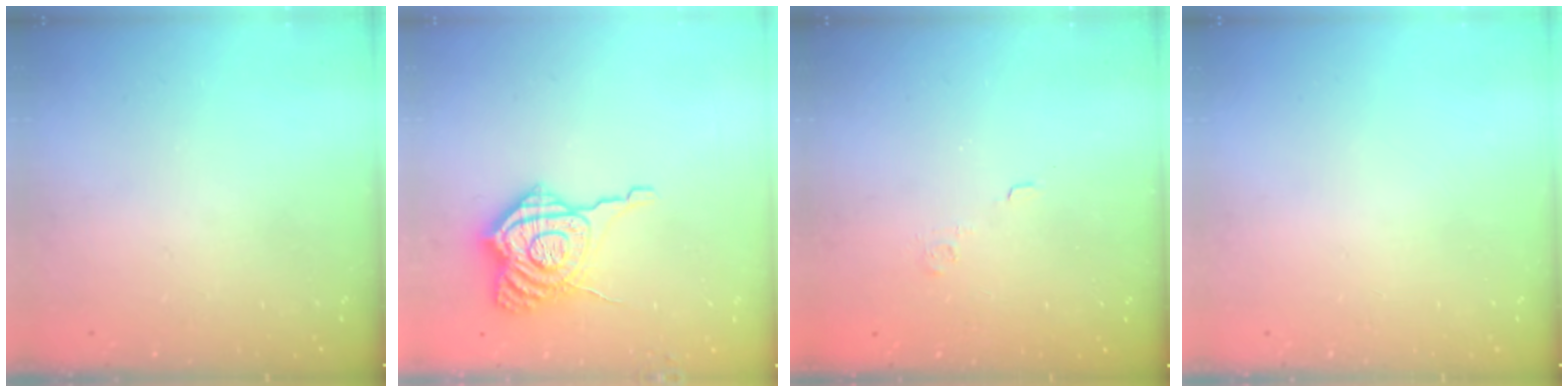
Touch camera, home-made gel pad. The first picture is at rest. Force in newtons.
{"total": 12.9, "press": 12.8, "slide": 1.3}
{"total": 3.6, "press": 3.5, "slide": 0.9}
{"total": 0.0}